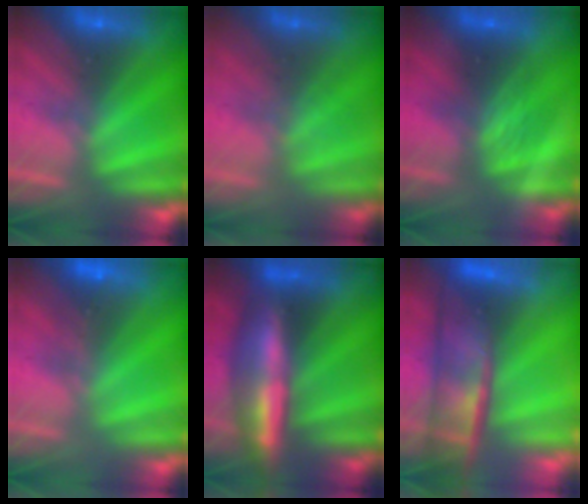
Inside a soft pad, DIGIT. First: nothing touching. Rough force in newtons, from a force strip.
{"total": 1.8}
{"total": 2.0}
{"total": 1.2}
{"total": 9.0}
{"total": 5.5}